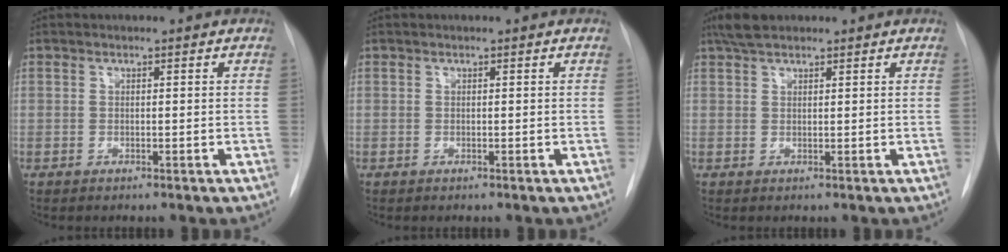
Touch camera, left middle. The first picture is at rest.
{"total": 0.0}
{"total": 3.4, "force": [2.7, 1.2, 1.6], "torque": [-0.035, 0.015, 0.050]}